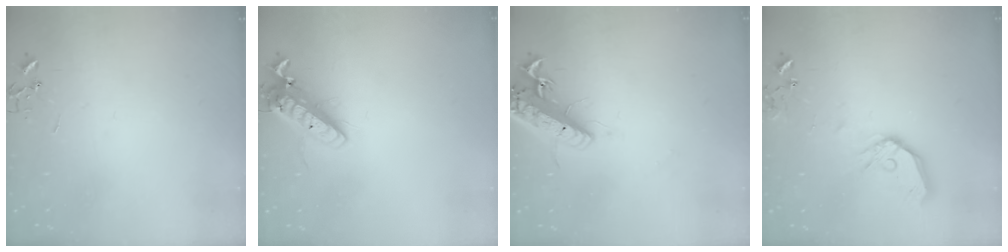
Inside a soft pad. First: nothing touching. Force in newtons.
{"total": 15.3, "press": 15.1, "slide": 2.8}
{"total": 17.2, "press": 16.8, "slide": 3.6}
{"total": 12.8, "press": 12.7, "slide": 1.8}